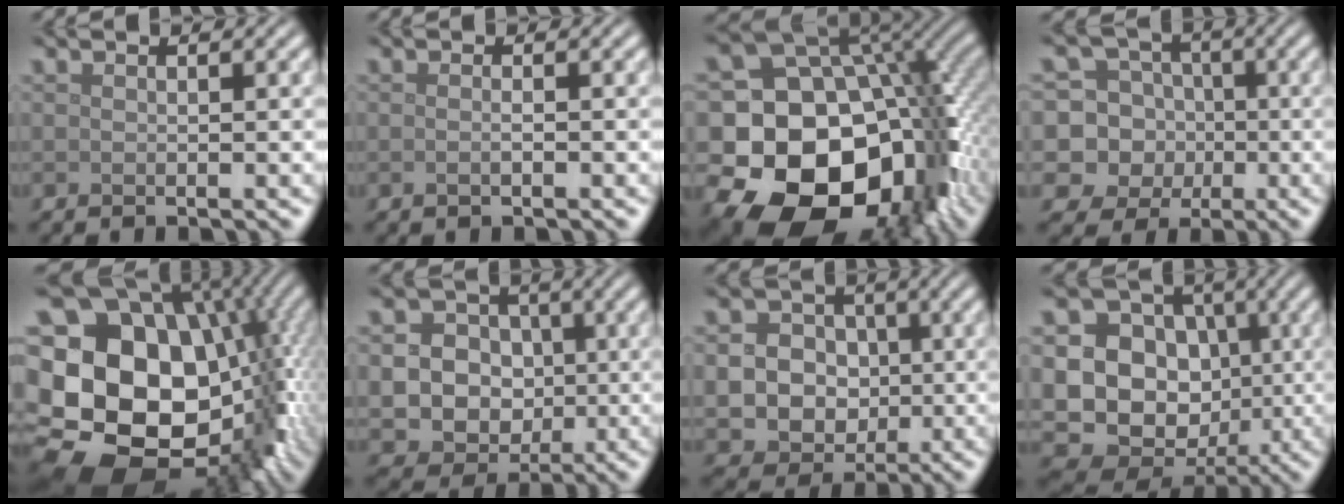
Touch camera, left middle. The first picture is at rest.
{"total": 1.0, "force": [-0.1, 0.4, 0.9], "torque": [-0.008, -0.008, -0.005]}
{"total": 19.2, "force": [-5.1, 14.3, 11.8], "torque": [-0.166, -0.016, -0.083]}
{"total": 11.2, "force": [-1.0, 10.8, 2.7], "torque": [-0.091, 0.027, -0.039]}
{"total": 23.4, "force": [-2.4, 18.2, 14.5], "torque": [-0.261, -0.003, -0.065]}
{"total": 9.0, "force": [-0.7, 8.4, 3.1], "torque": [-0.061, 0.014, -0.037]}
{"total": 7.5, "force": [-0.7, 6.9, 2.8], "torque": [-0.046, 0.014, -0.039]}
{"total": 16.6, "force": [-0.5, 15.0, 7.0], "torque": [-0.162, 0.024, -0.027]}